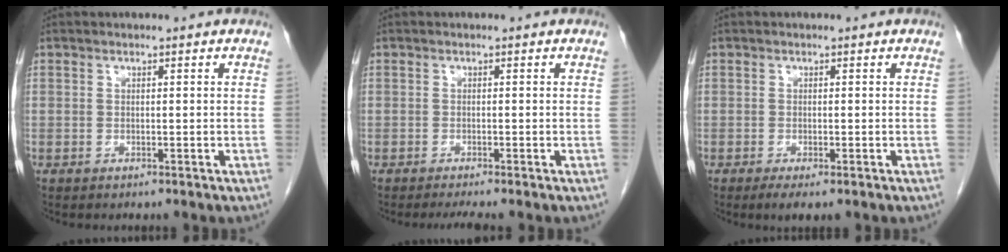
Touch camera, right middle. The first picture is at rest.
{"total": 2.2, "force": [-1.9, -0.5, 1.1], "torque": [-0.016, -0.004, -0.031]}
{"total": 2.5, "force": [-1.5, 0.6, 1.9], "torque": [-0.029, -0.005, -0.022]}